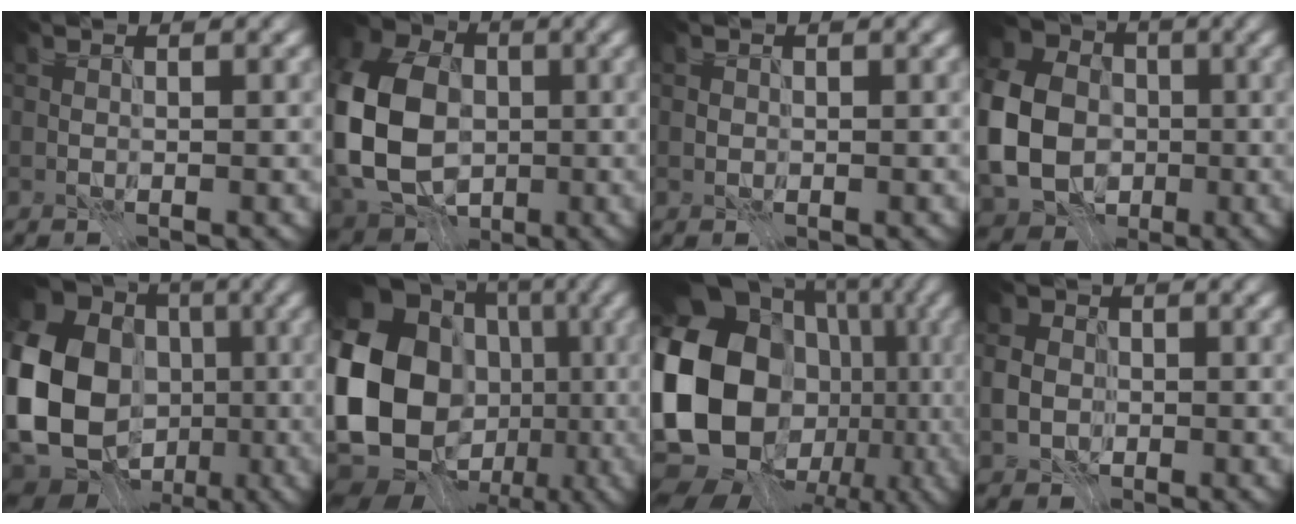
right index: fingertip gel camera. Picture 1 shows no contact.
{"total": 13.9, "force": [-1.7, 10.5, 8.9], "torque": [-0.214, 0.001, -0.051]}
{"total": 0.6, "force": [0.0, 0.6, 0.1], "torque": [0.000, -0.001, -0.001]}
{"total": 11.4, "force": [-2.0, 9.4, 6.2], "torque": [-0.162, -0.004, -0.052]}
{"total": 20.8, "force": [-2.9, 17.8, 10.4], "torque": [-0.218, -0.008, -0.091]}
{"total": 19.3, "force": [-2.2, 15.5, 11.4], "torque": [-0.237, -0.007, -0.040]}
{"total": 22.0, "force": [-1.6, 18.2, 12.2], "torque": [-0.234, -0.019, -0.061]}
{"total": 3.2, "force": [-0.8, 2.8, 1.3], "torque": [-0.026, 0.001, -0.021]}